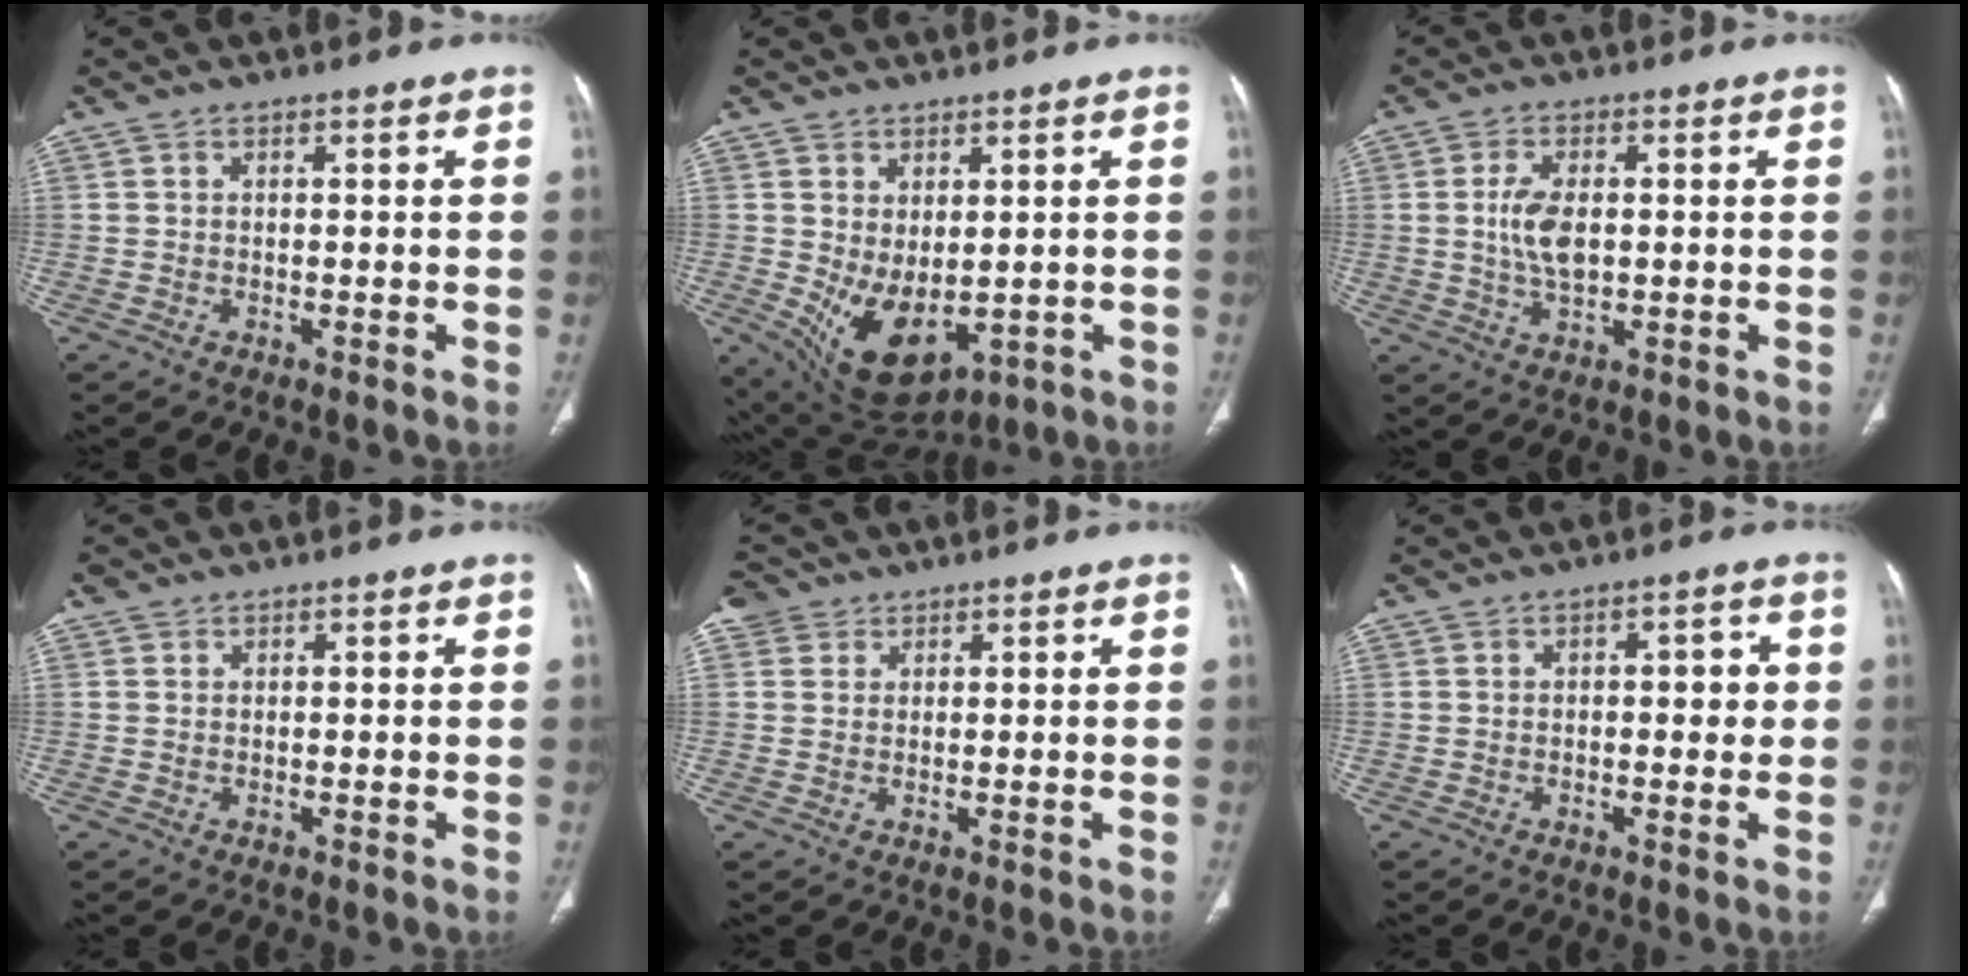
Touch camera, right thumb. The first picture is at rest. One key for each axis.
{"total": 10.7, "fx": -1.1, "fy": 6.1, "fz": 8.7, "tx": -0.135, "ty": -0.011, "tz": 0.015}
{"total": 6.4, "fx": 0.5, "fy": 3.3, "fz": 5.5, "tx": -0.110, "ty": -0.003, "tz": 0.011}
{"total": 0.9, "fx": 0.6, "fy": 0.7, "fz": 0.0, "tx": 0.011, "ty": 0.003, "tz": 0.006}
{"total": 3.0, "fx": 1.6, "fy": 2.6, "fz": 0.2, "tx": 0.013, "ty": 0.003, "tz": 0.023}
{"total": 3.8, "fx": 0.3, "fy": 2.1, "fz": 3.2, "tx": -0.022, "ty": 0.004, "tz": 0.000}